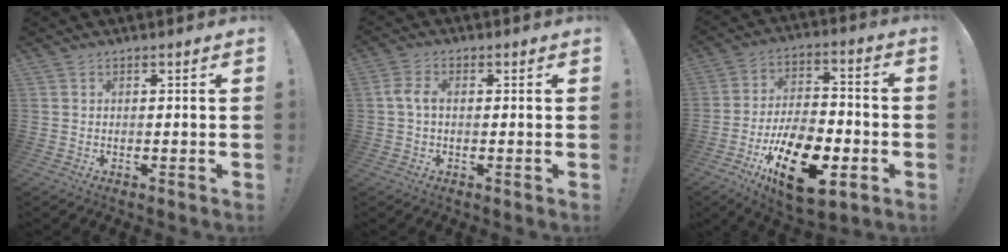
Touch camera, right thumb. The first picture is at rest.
{"total": 4.0, "force": [-0.3, 2.1, 3.4], "torque": [-0.080, 0.011, -0.007]}
{"total": 21.2, "force": [-9.7, 10.9, 15.4], "torque": [-0.245, 0.062, -0.155]}